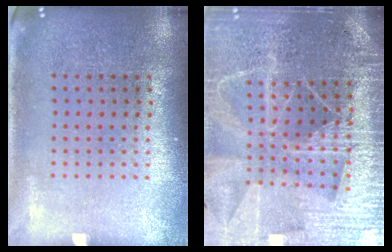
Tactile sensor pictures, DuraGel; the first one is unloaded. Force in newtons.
{"total": 5.1, "press": 4.6, "slide": 2.3}